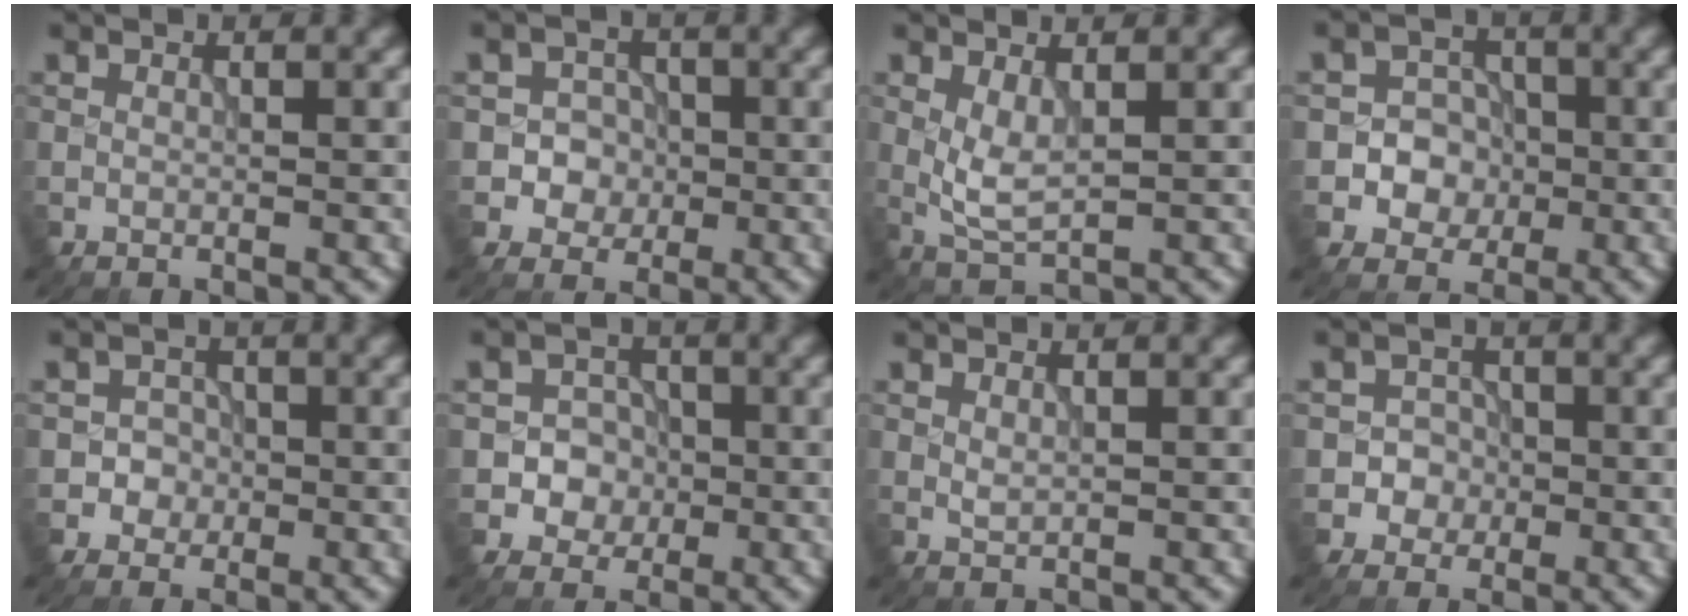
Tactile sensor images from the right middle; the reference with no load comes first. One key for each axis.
{"total": 3.3, "fx": -0.8, "fy": 3.1, "fz": 0.9, "tx": 0.009, "ty": 0.004, "tz": -0.030}
{"total": 2.6, "fx": 0.7, "fy": 0.9, "fz": 2.4, "tx": -0.057, "ty": -0.005, "tz": 0.017}
{"total": 4.1, "fx": -0.8, "fy": 3.8, "fz": 1.4, "tx": 0.003, "ty": 0.002, "tz": -0.033}
{"total": 2.1, "fx": -0.6, "fy": 2.0, "fz": 0.3, "tx": 0.017, "ty": 0.006, "tz": -0.018}
{"total": 3.7, "fx": -0.8, "fy": 3.5, "fz": 1.0, "tx": 0.008, "ty": 0.006, "tz": -0.032}
{"total": 0.7, "fx": 0.4, "fy": 0.3, "fz": 0.5, "tx": -0.014, "ty": -0.001, "tz": 0.010}
{"total": 2.6, "fx": -0.7, "fy": 2.4, "fz": 0.4, "tx": 0.015, "ty": 0.006, "tz": -0.023}